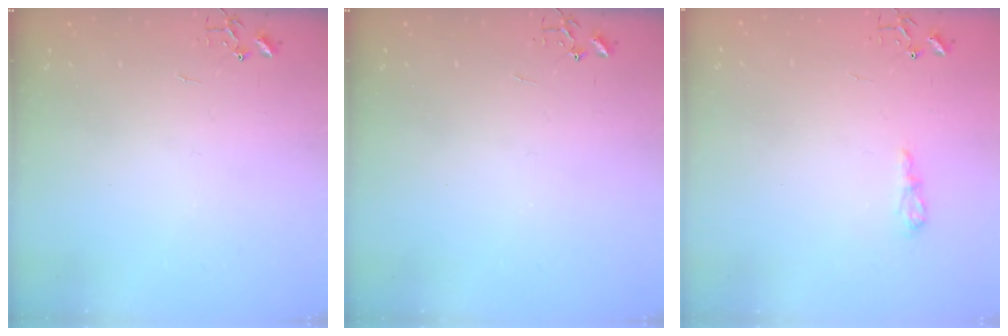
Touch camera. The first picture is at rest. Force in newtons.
{"total": 0.0}
{"total": 6.3, "press": 6.2, "slide": 0.8}